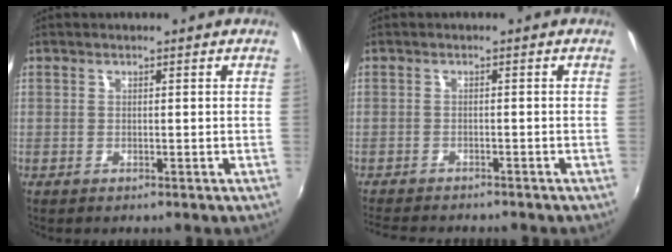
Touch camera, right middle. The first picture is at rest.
{"total": 6.5, "force": [-6.0, 1.1, 2.4], "torque": [-0.061, -0.016, -0.095]}